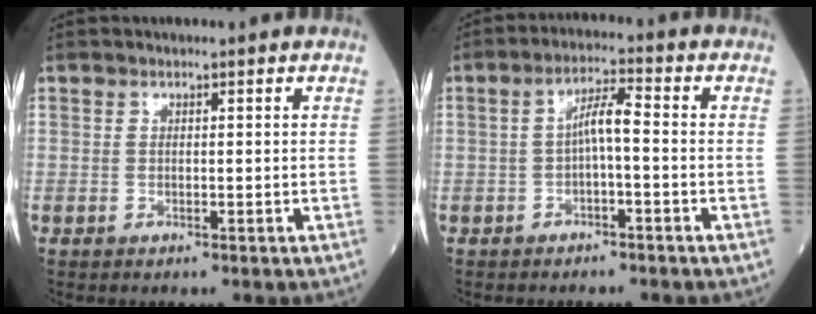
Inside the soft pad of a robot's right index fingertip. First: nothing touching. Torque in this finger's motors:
{"motor_torque": [0.55, -0.21, 0.24, 0.09]}